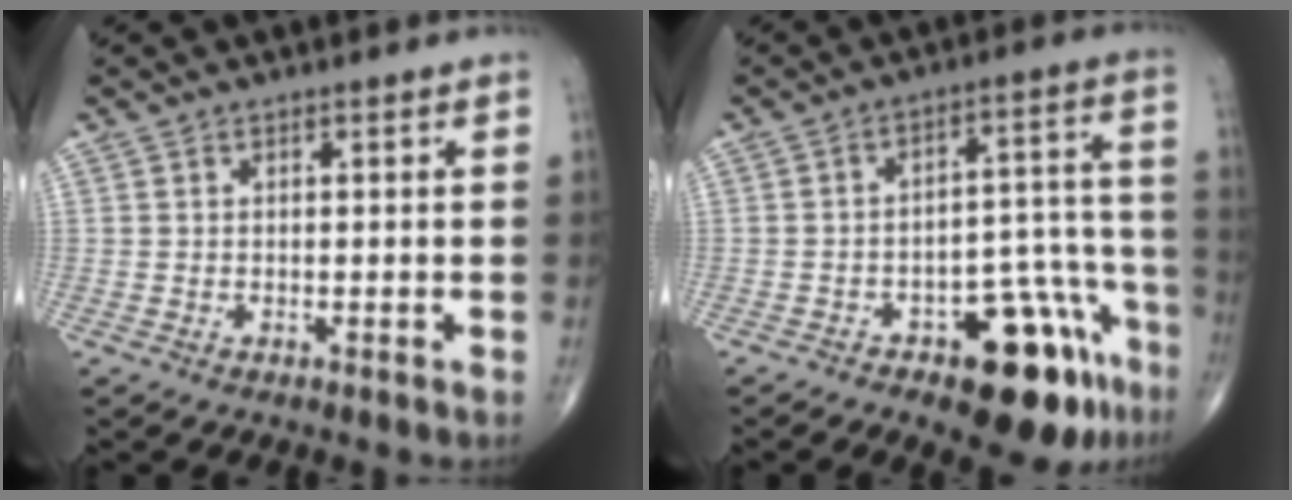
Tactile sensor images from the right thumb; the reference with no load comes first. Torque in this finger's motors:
{"motor_torque": [2.72, 1.26, 0.93, -1.18, 0.06]}